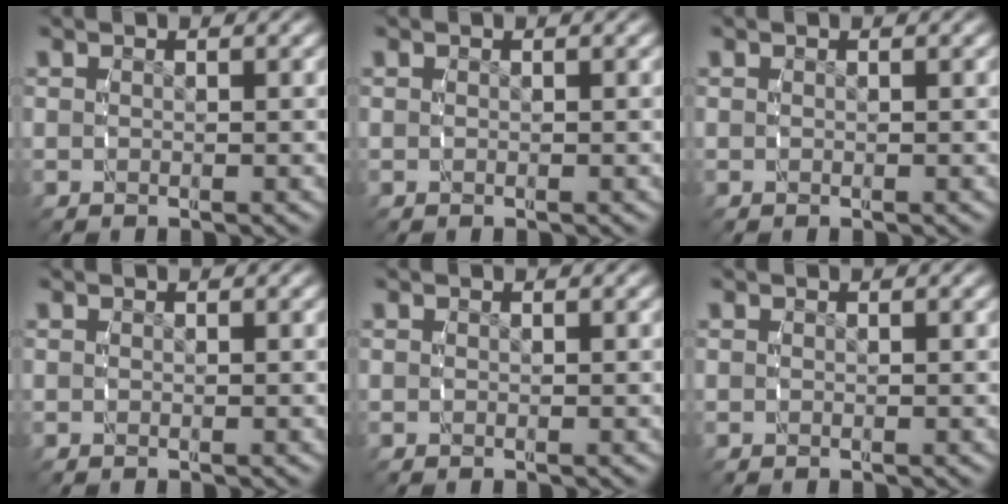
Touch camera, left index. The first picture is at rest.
{"total": 0.0}
{"total": 0.0}
{"total": 0.0}
{"total": 0.0}
{"total": 0.0}